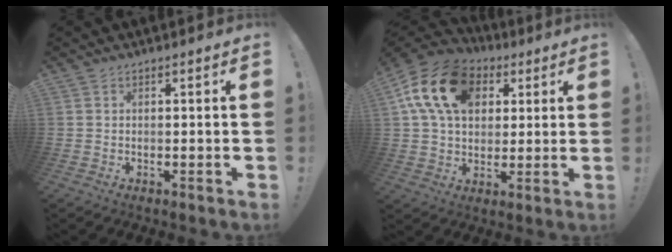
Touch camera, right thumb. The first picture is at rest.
{"total": 19.0, "force": [6.4, 13.5, 11.8], "torque": [-0.192, -0.004, 0.122]}